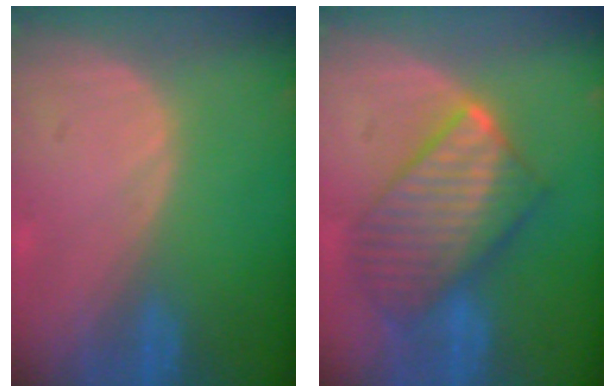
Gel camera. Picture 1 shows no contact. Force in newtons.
{"total": 10.2, "press": 10.2, "slide": 0.8}